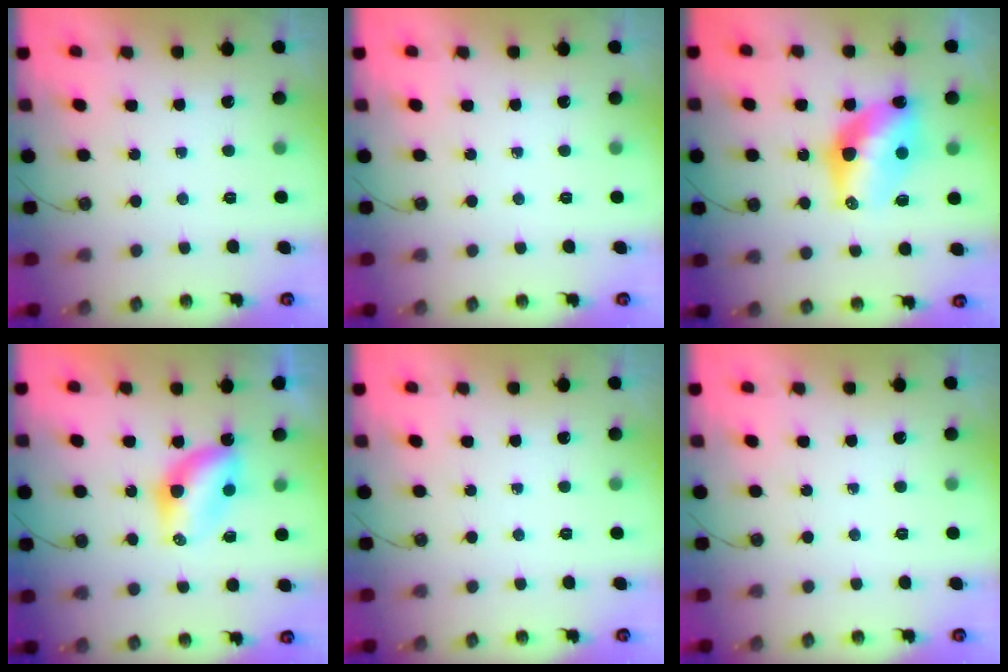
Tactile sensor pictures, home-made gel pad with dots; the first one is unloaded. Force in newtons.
{"total": 0.0}
{"total": 12.4, "press": 12.3, "slide": 0.9}
{"total": 6.5, "press": 6.5, "slide": 0.1}
{"total": 0.0}
{"total": 0.0}